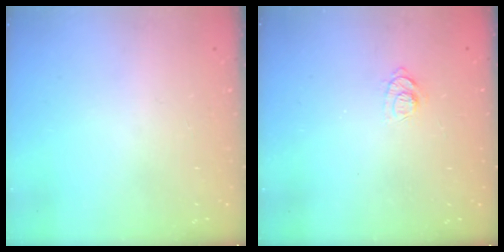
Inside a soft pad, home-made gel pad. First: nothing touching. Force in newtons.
{"total": 7.2, "press": 7.1, "slide": 1.3}